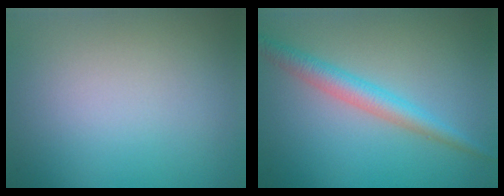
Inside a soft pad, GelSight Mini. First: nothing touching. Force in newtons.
{"total": 3.0, "press": 3.0, "slide": 0.0}